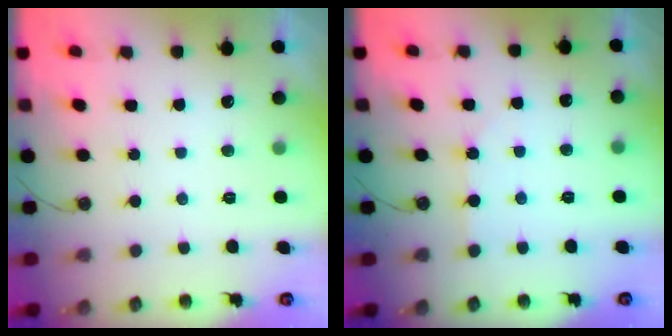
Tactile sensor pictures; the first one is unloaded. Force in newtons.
{"total": 2.7, "press": 2.7, "slide": 0.5}